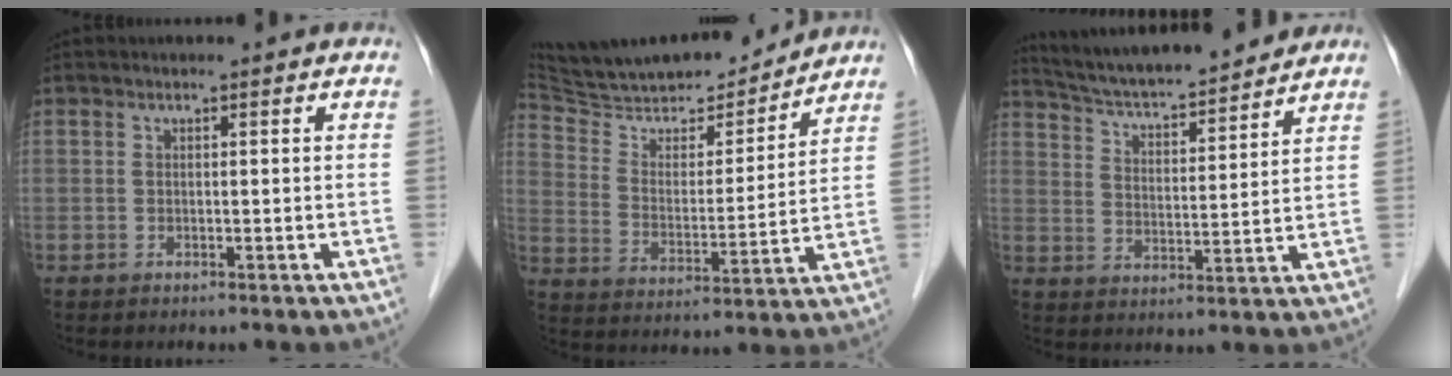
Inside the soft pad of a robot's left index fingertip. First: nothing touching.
{"total": 19.7, "force": [18.3, 3.4, 6.6], "torque": [-0.110, -0.005, 0.292]}
{"total": 15.5, "force": [14.3, 1.6, 5.9], "torque": [-0.102, 0.010, 0.227]}